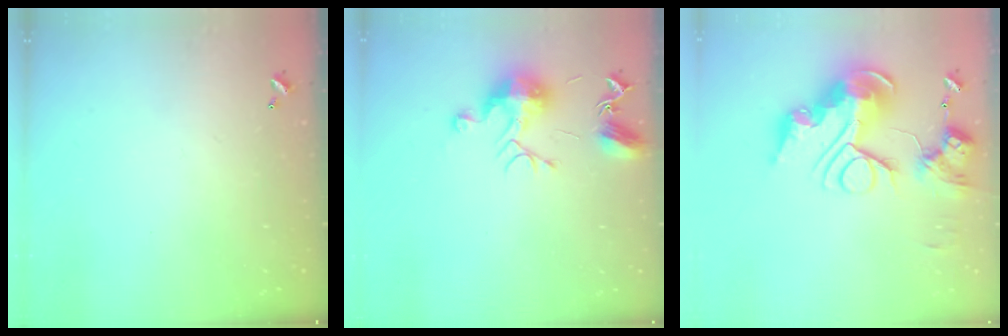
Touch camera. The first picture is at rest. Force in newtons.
{"total": 9.6, "press": 9.6, "slide": 0.4}
{"total": 0.9, "press": 0.9, "slide": 0.0}